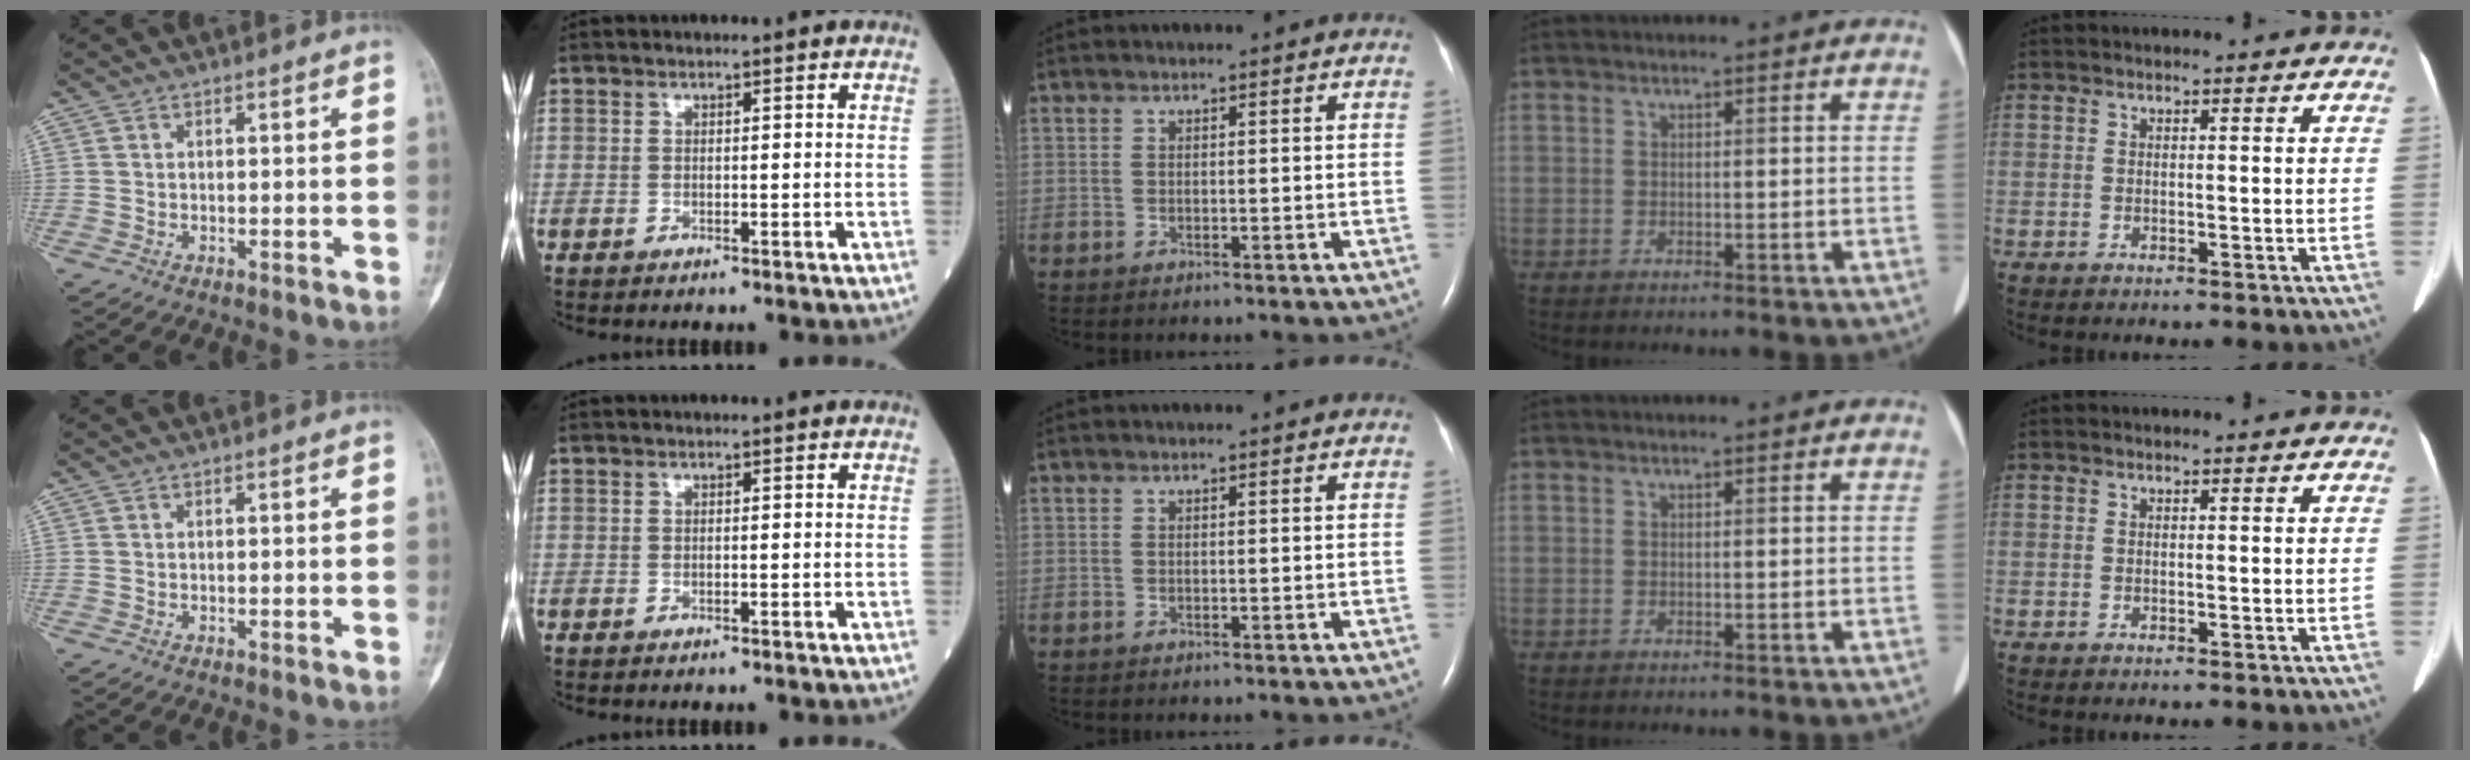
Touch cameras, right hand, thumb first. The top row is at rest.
{}